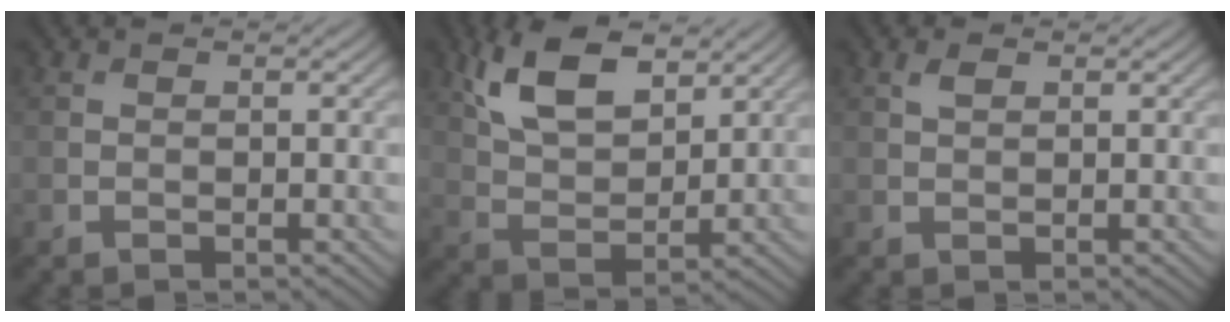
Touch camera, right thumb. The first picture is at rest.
{"total": 10.1, "force": [5.5, 4.8, 6.9], "torque": [-0.159, 0.006, 0.110]}
{"total": 1.2, "force": [0.6, 0.5, 0.8], "torque": [-0.022, 0.002, 0.013]}